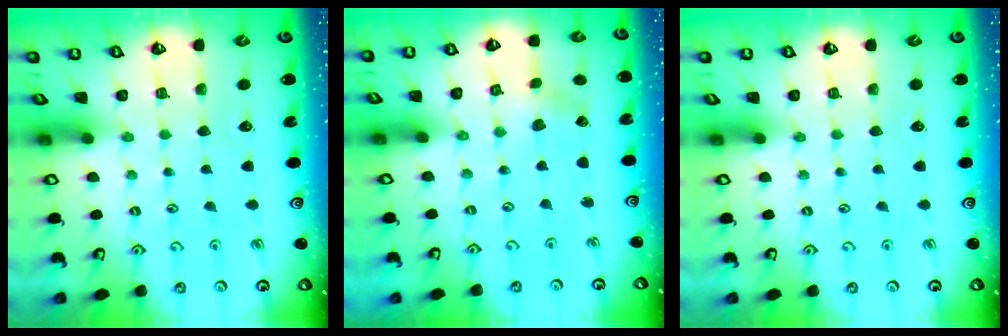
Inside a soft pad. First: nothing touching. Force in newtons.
{"total": 0.6, "press": 0.6, "slide": 0.1}
{"total": 0.0}